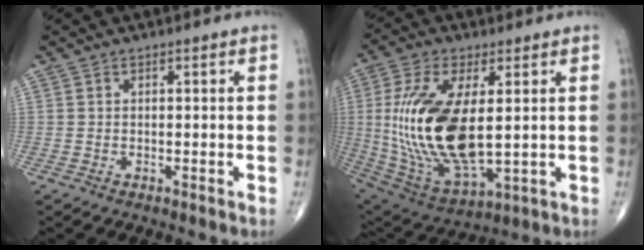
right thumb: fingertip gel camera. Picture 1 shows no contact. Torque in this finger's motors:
{"motor_torque": [1.15, 3.85, 2.35, 0.42, 0.30]}